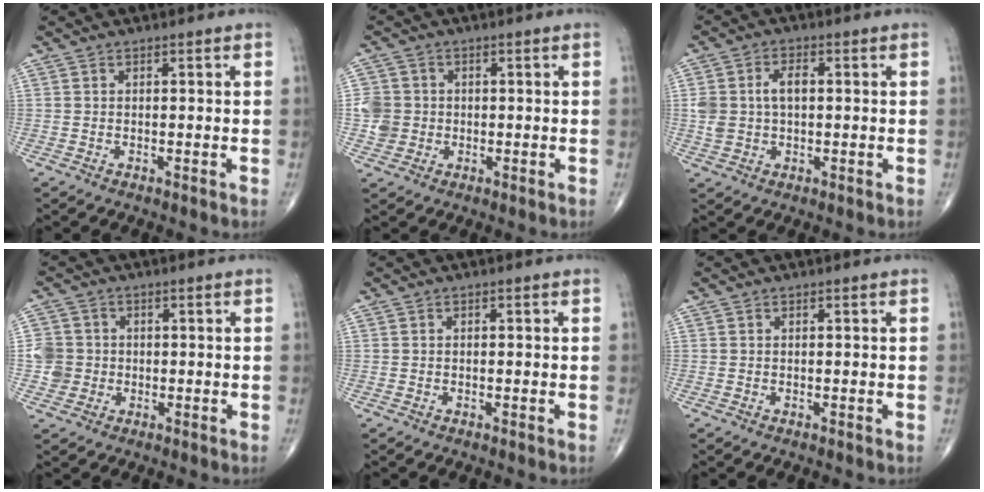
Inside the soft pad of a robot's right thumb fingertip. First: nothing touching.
{"total": 4.8, "force": [-0.4, 4.7, 1.2], "torque": [-0.002, 0.006, -0.008]}
{"total": 6.5, "force": [0.6, 3.9, 5.1], "torque": [-0.112, 0.015, 0.014]}
{"total": 4.7, "force": [-0.5, 4.6, 0.7], "torque": [0.010, 0.007, -0.013]}
{"total": 0.0}
{"total": 0.0}